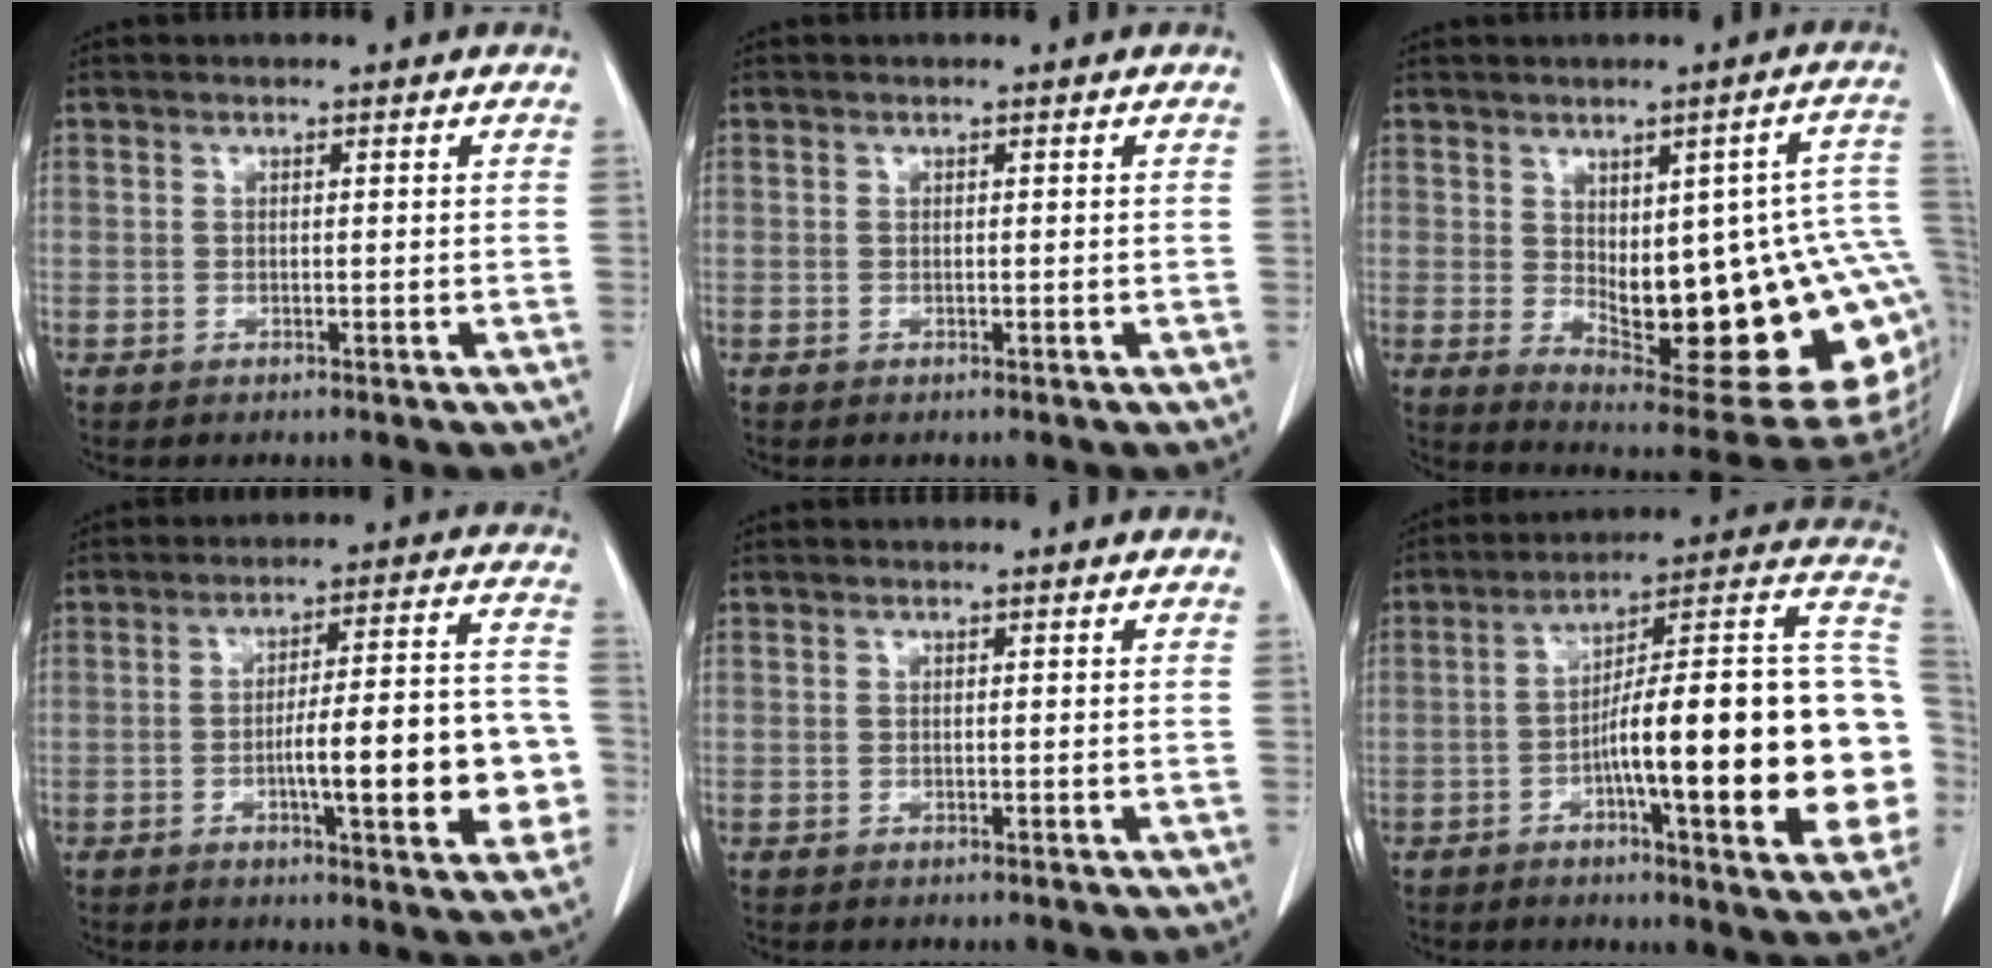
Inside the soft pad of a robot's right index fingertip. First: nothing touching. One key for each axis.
{"total": 0.0}
{"total": 23.6, "fx": -1.5, "fy": 6.7, "fz": 22.5, "tx": -0.229, "ty": 0.001, "tz": 0.004}
{"total": 15.7, "fx": -3.4, "fy": 2.9, "fz": 15.0, "tx": -0.192, "ty": 0.023, "tz": -0.042}
{"total": 0.0}
{"total": 26.6, "fx": -4.0, "fy": 3.5, "fz": 26.1, "tx": -0.286, "ty": 0.024, "tz": -0.064}